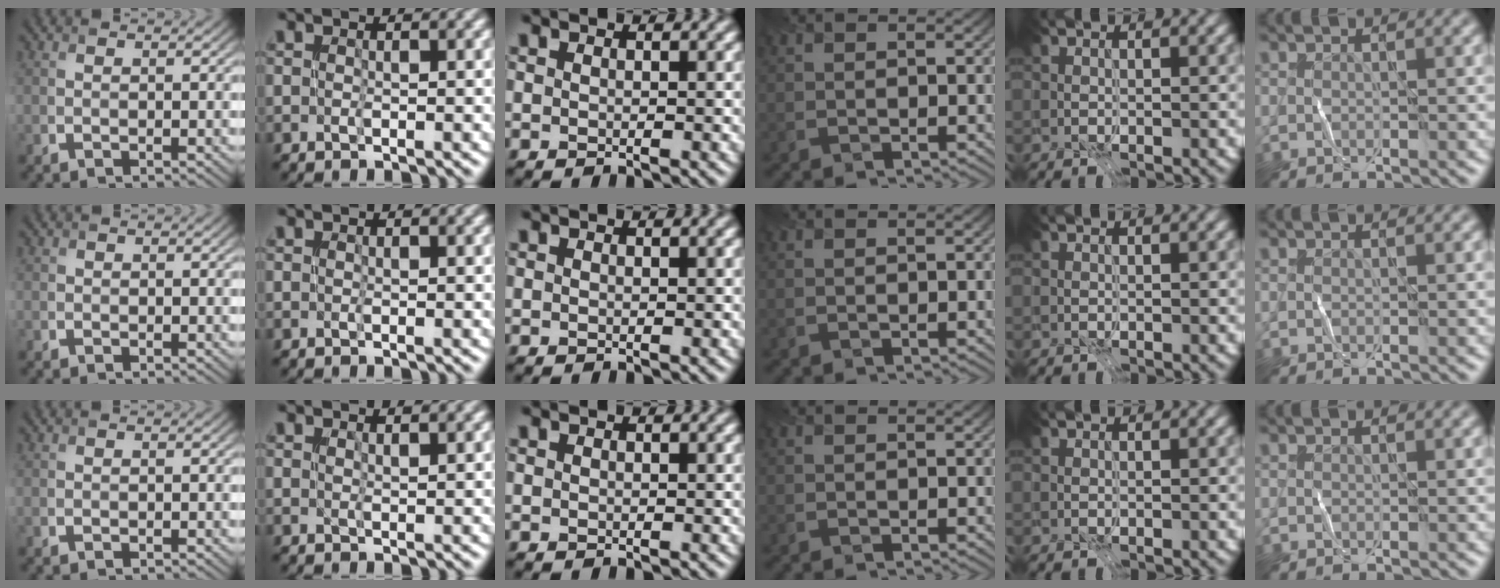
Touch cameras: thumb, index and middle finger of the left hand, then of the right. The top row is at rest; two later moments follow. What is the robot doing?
{"motion": "fold", "object": "receipt paper"}